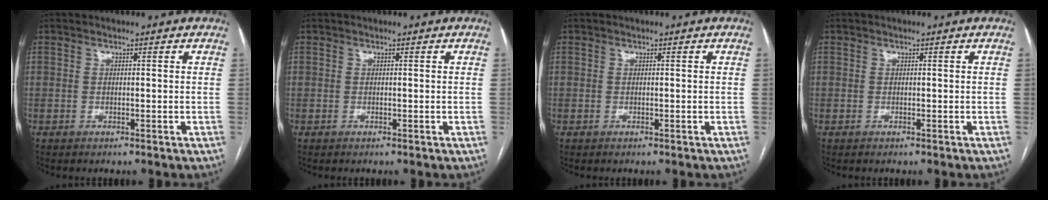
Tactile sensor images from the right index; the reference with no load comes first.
{"total": 0.0}
{"total": 0.0}
{"total": 0.0}